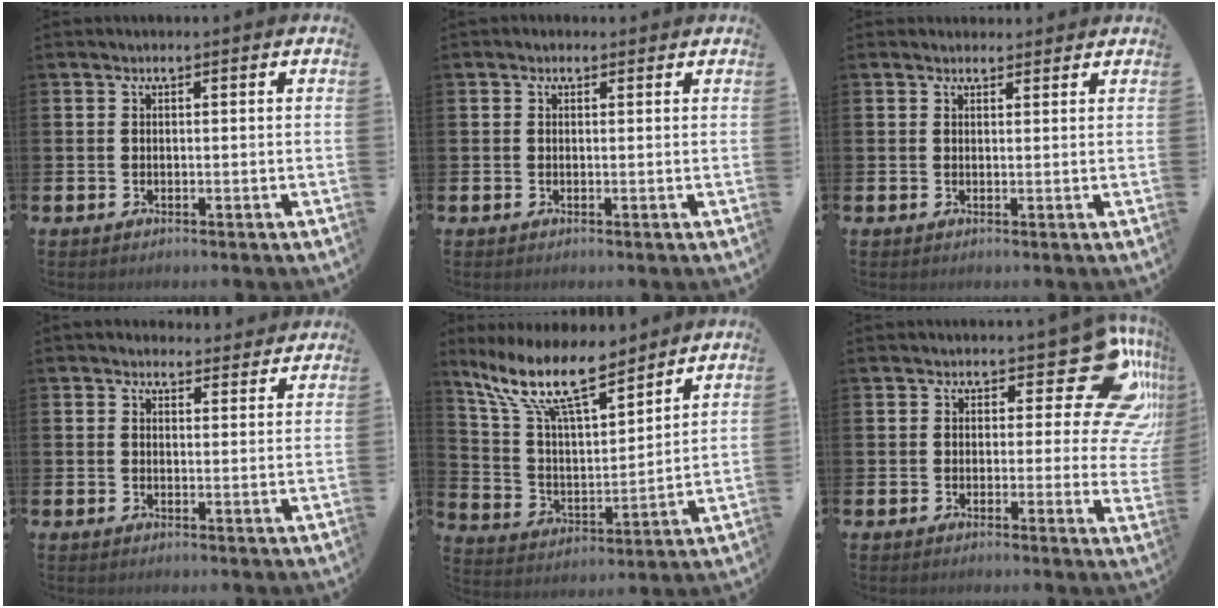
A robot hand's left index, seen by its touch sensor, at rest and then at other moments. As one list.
[{"total": 0.6, "force": [0.2, 0.5, 0.2], "torque": [0.008, 0.003, 0.000]}, {"total": 1.5, "force": [1.4, 0.6, 0.0], "torque": [0.006, -0.001, 0.024]}, {"total": 2.5, "force": [2.4, 0.8, -0.1], "torque": [0.005, -0.011, 0.042]}, {"total": 12.6, "force": [10.2, 3.2, 6.7], "torque": [-0.162, -0.049, 0.179]}, {"total": 12.9, "force": [6.1, 6.2, 9.6], "torque": [-0.114, -0.061, 0.096]}]